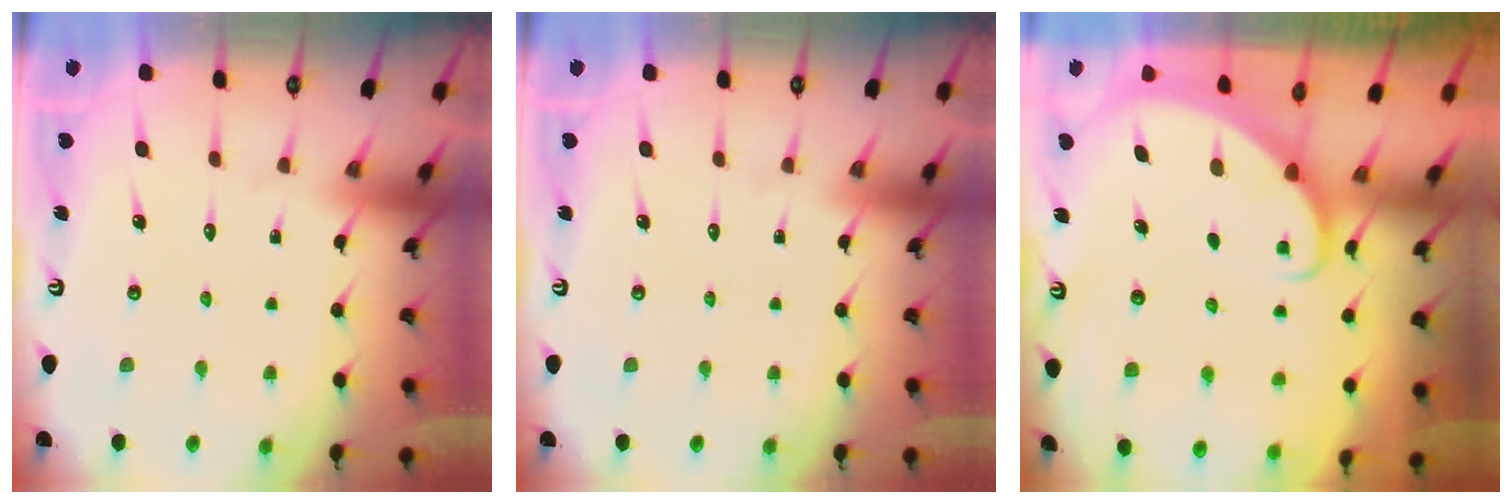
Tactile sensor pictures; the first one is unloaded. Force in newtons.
{"total": 0.0}
{"total": 1.8, "press": 1.8, "slide": 0.0}